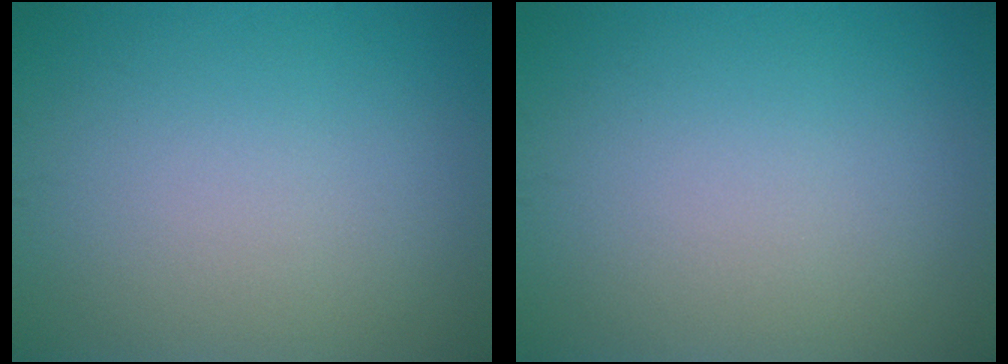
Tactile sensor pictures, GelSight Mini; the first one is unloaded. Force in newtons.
{"total": 0.0}